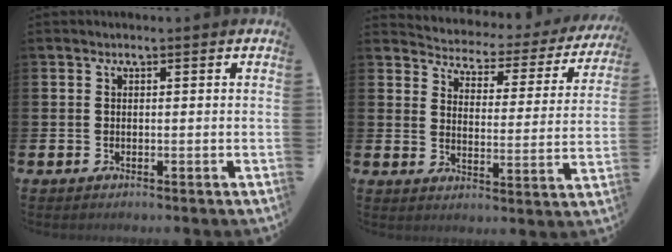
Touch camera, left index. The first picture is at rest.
{"total": 3.0, "force": [2.6, 1.3, 0.3], "torque": [-0.027, -0.031, 0.034]}